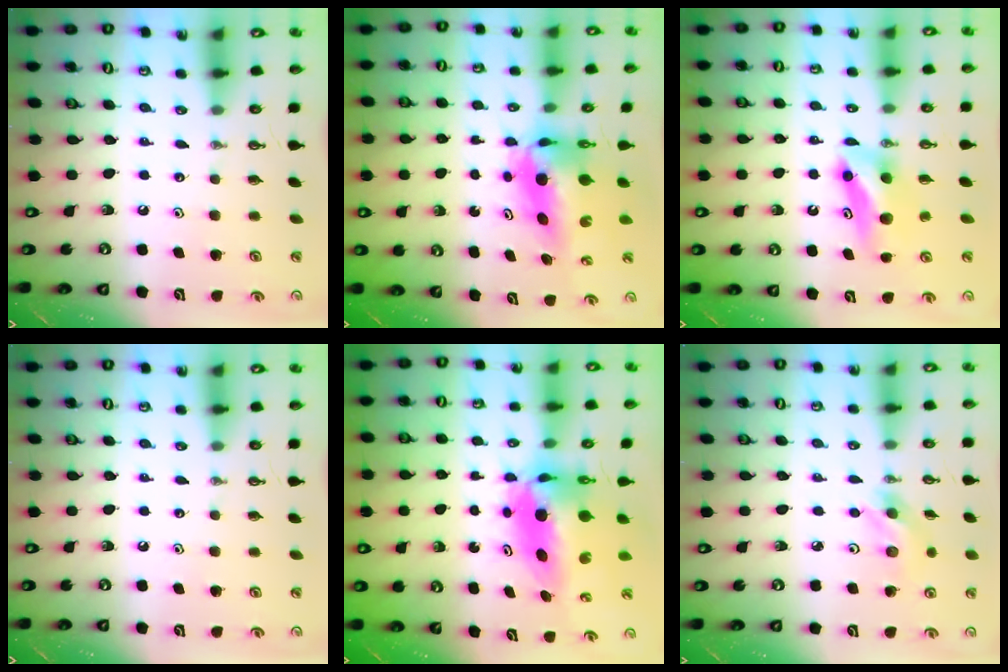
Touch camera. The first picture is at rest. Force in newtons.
{"total": 7.1, "press": 7.0, "slide": 0.9}
{"total": 8.0, "press": 7.3, "slide": 3.2}
{"total": 0.0}
{"total": 8.8, "press": 8.6, "slide": 1.7}
{"total": 5.8, "press": 5.8, "slide": 0.7}